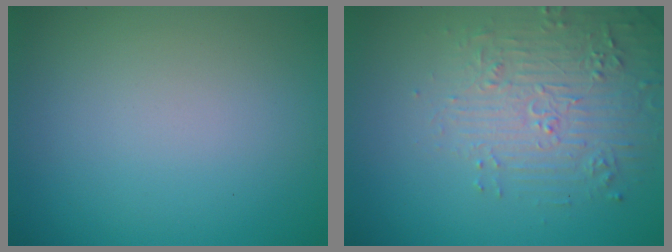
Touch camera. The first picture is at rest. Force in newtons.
{"total": 4.7, "press": 4.6, "slide": 1.0}